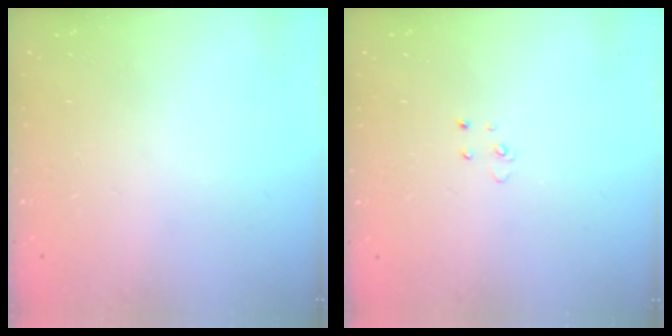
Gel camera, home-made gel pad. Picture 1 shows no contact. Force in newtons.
{"total": 2.6, "press": 2.6, "slide": 0.2}